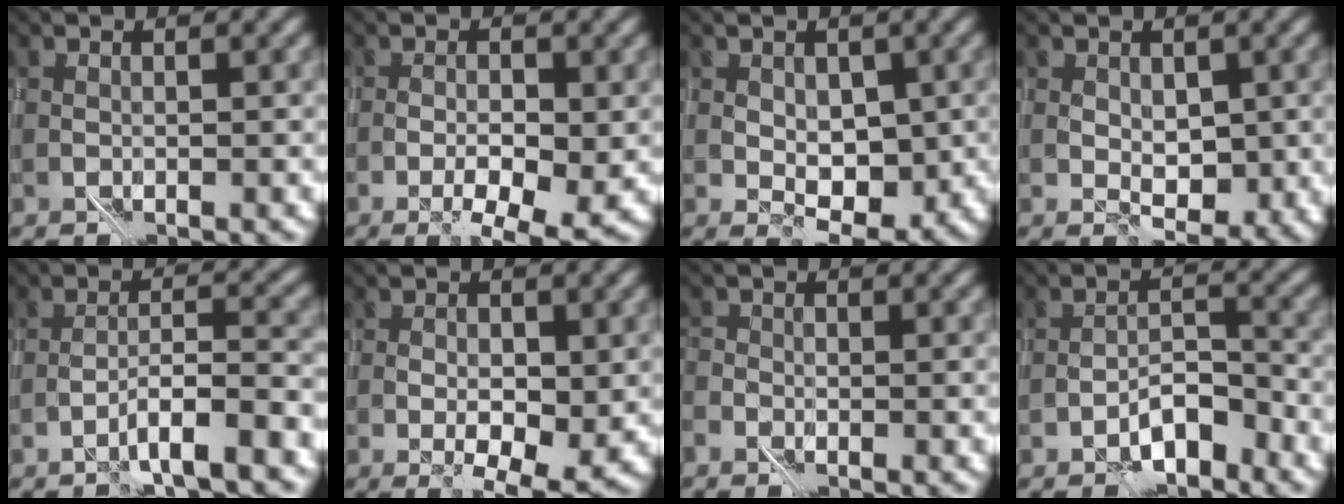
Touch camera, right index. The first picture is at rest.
{"total": 3.3, "force": [-0.7, 1.0, 3.1], "torque": [-0.046, -0.004, -0.008]}
{"total": 3.0, "force": [0.6, 1.8, 2.3], "torque": [-0.029, -0.003, 0.011]}
{"total": 2.2, "force": [0.8, 1.3, 1.6], "torque": [-0.019, -0.005, 0.017]}
{"total": 3.2, "force": [-2.0, -0.1, 2.5], "torque": [-0.037, 0.020, -0.041]}
{"total": 3.1, "force": [-0.1, 1.4, 2.7], "torque": [-0.044, -0.006, 0.004]}
{"total": 1.7, "force": [-1.3, 0.9, 0.6], "torque": [-0.005, -0.003, -0.030]}
{"total": 3.6, "force": [-2.6, 1.3, 2.2], "torque": [-0.023, 0.013, -0.046]}